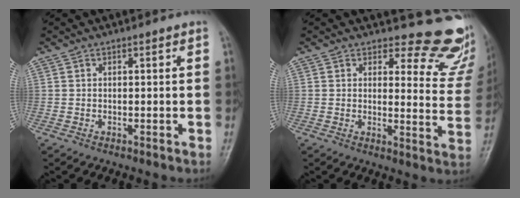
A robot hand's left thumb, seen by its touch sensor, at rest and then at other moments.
{"total": 13.1, "force": [12.2, 4.4, 2.0], "torque": [0.028, -0.130, 0.111]}